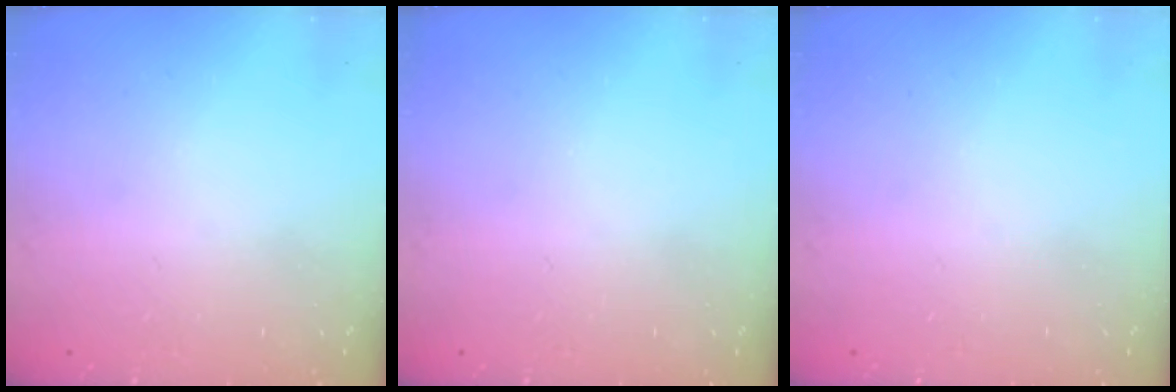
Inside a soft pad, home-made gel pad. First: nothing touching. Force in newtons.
{"total": 0.0}
{"total": 0.0}